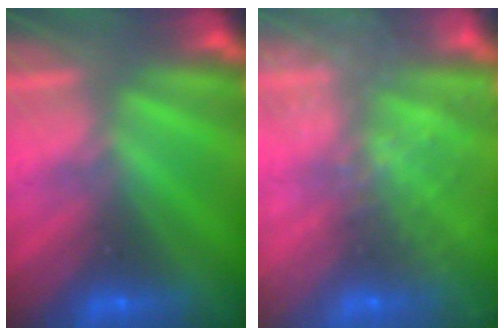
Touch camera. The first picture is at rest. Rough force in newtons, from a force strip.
{"total": 7.3}